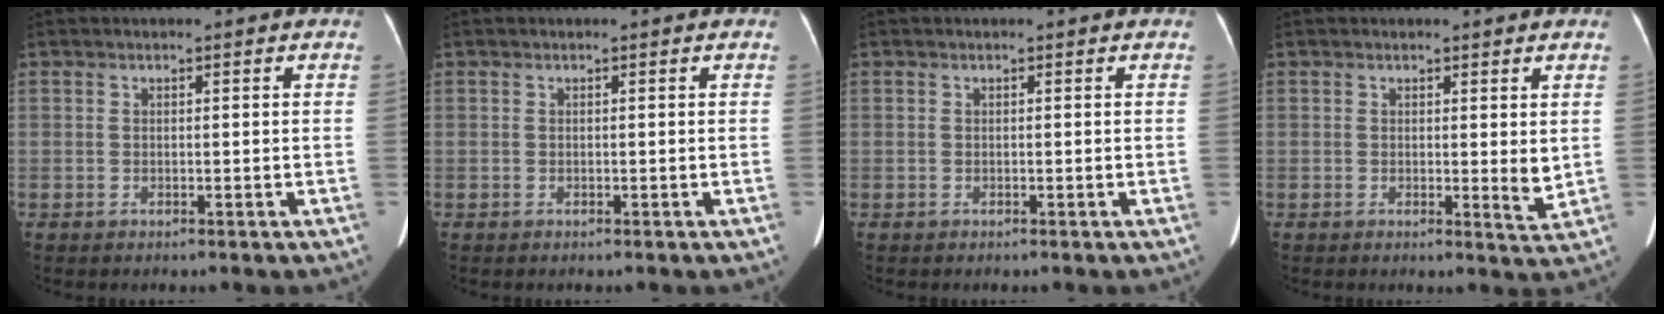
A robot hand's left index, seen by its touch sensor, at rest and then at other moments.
{"total": 0.0}
{"total": 0.0}
{"total": 2.5, "force": [0.6, 0.6, 2.3], "torque": [-0.029, -0.009, 0.007]}